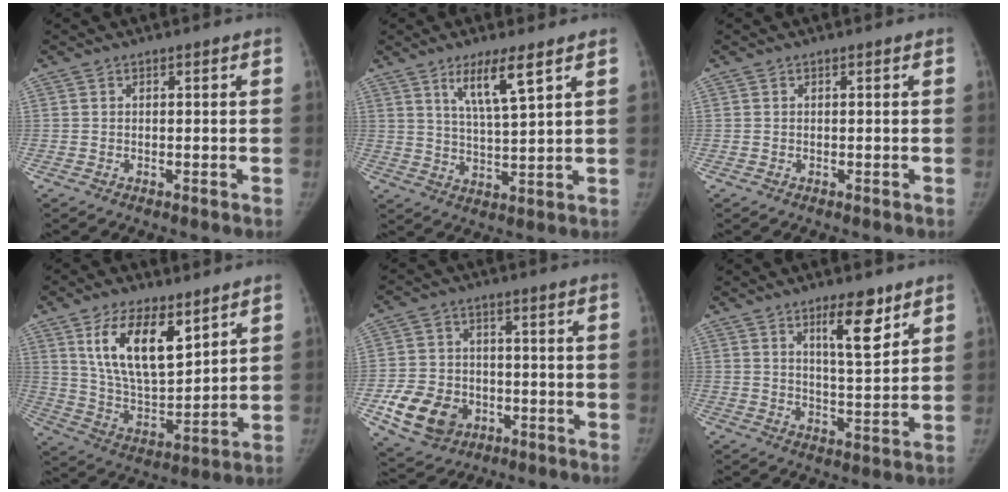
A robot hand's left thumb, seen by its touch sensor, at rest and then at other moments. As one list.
[{"total": 8.1, "force": [4.6, 0.9, 6.6], "torque": [-0.121, -0.033, 0.089]}, {"total": 0.0}, {"total": 15.5, "force": [7.9, 6.9, 11.4], "torque": [-0.172, -0.044, 0.157]}, {"total": 12.4, "force": [-4.7, 9.7, 6.1], "torque": [-0.097, 0.017, -0.072]}, {"total": 8.7, "force": [5.3, 2.5, 6.5], "torque": [-0.087, -0.039, 0.086]}]